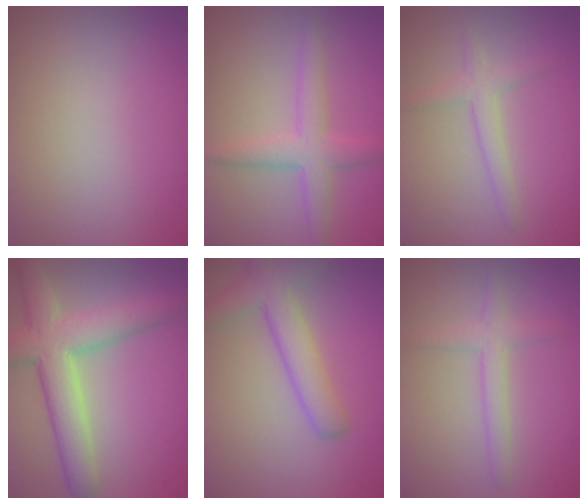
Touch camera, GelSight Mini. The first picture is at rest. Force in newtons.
{"total": 3.3, "press": 3.3, "slide": 0.1}
{"total": 2.2, "press": 2.2, "slide": 0.0}
{"total": 6.8, "press": 6.8, "slide": 0.5}
{"total": 4.3, "press": 4.3, "slide": 0.2}
{"total": 2.3, "press": 2.3, "slide": 0.1}